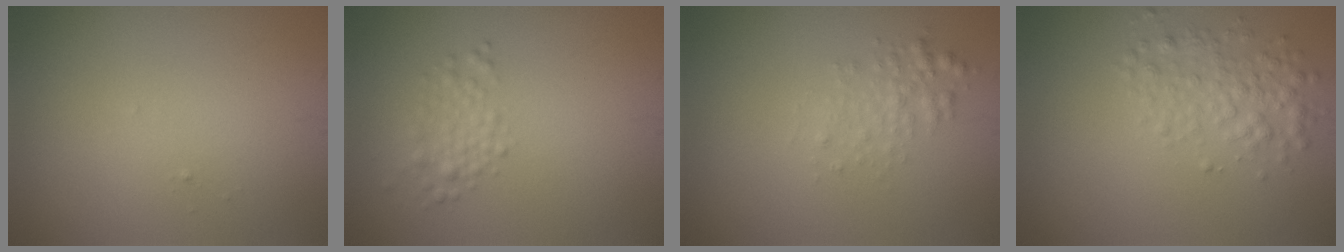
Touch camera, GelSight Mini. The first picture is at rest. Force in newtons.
{"total": 2.2, "press": 2.2, "slide": 0.1}
{"total": 1.8, "press": 1.8, "slide": 0.0}
{"total": 3.0, "press": 3.0, "slide": 0.0}